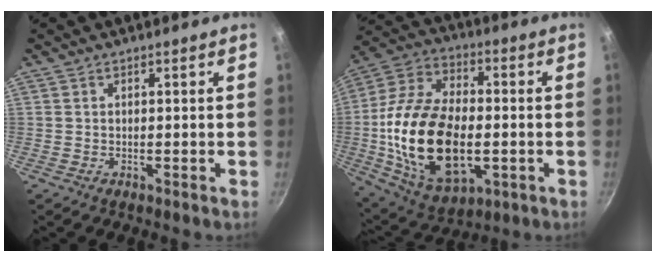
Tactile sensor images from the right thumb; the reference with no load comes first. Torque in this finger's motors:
{"motor_torque": [-0.21, 1.87, 1.50, -1.27, 0.66]}